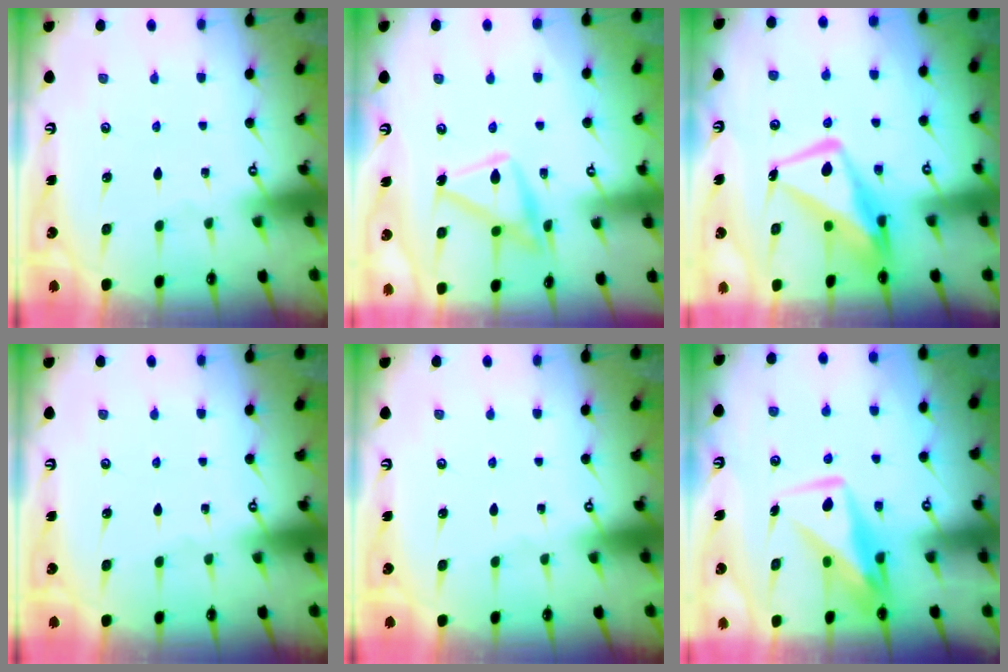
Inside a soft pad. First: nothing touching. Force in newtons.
{"total": 15.1, "press": 15.0, "slide": 1.0}
{"total": 12.8, "press": 12.6, "slide": 1.8}
{"total": 0.0}
{"total": 0.0}
{"total": 10.2, "press": 10.2, "slide": 0.8}